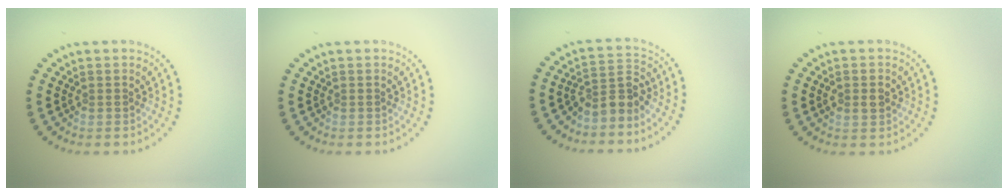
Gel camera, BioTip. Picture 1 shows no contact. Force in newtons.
{"total": 0.0}
{"total": 2.7, "press": 2.1, "slide": 1.7}
{"total": 1.4, "press": 1.4, "slide": 0.2}